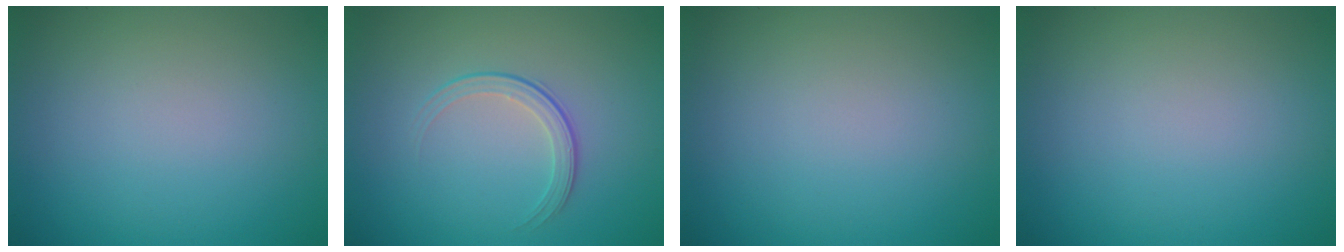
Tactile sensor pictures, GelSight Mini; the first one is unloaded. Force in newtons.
{"total": 1.9, "press": 1.3, "slide": 1.5}
{"total": 0.0}
{"total": 0.0}